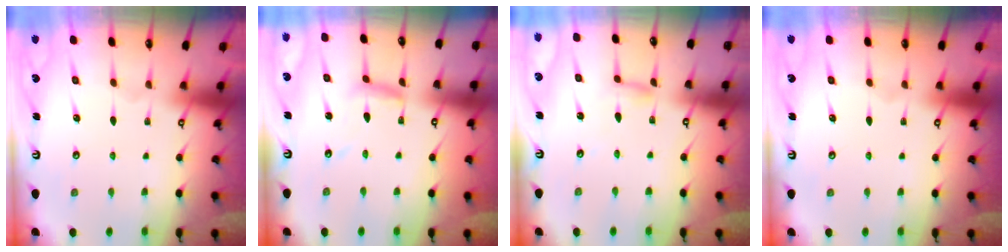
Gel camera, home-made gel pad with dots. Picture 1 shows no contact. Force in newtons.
{"total": 7.7, "press": 7.7, "slide": 0.4}
{"total": 2.5, "press": 2.5, "slide": 0.2}
{"total": 0.0}